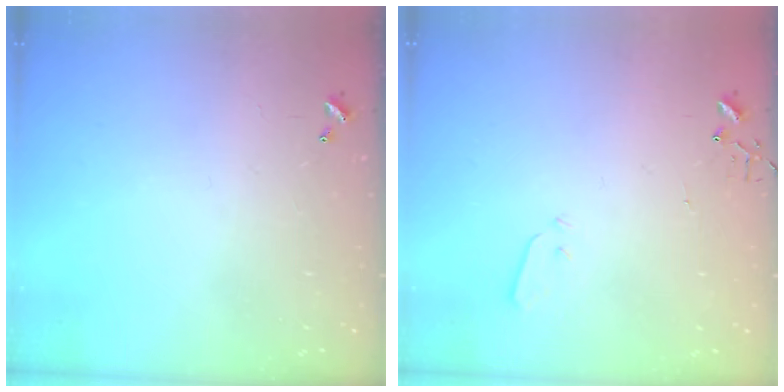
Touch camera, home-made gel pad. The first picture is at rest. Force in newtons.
{"total": 3.0, "press": 2.9, "slide": 0.7}